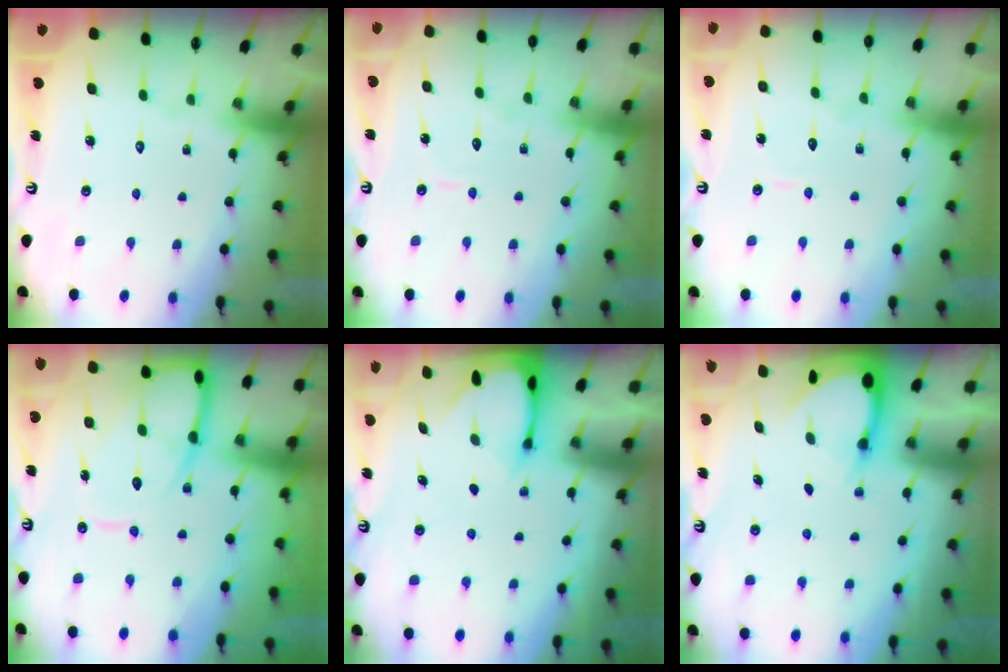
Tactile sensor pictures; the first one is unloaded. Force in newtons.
{"total": 3.8, "press": 3.8, "slide": 0.3}
{"total": 3.9, "press": 3.9, "slide": 0.3}
{"total": 10.5, "press": 10.4, "slide": 1.2}
{"total": 2.4, "press": 2.3, "slide": 0.3}
{"total": 3.5, "press": 3.5, "slide": 0.2}